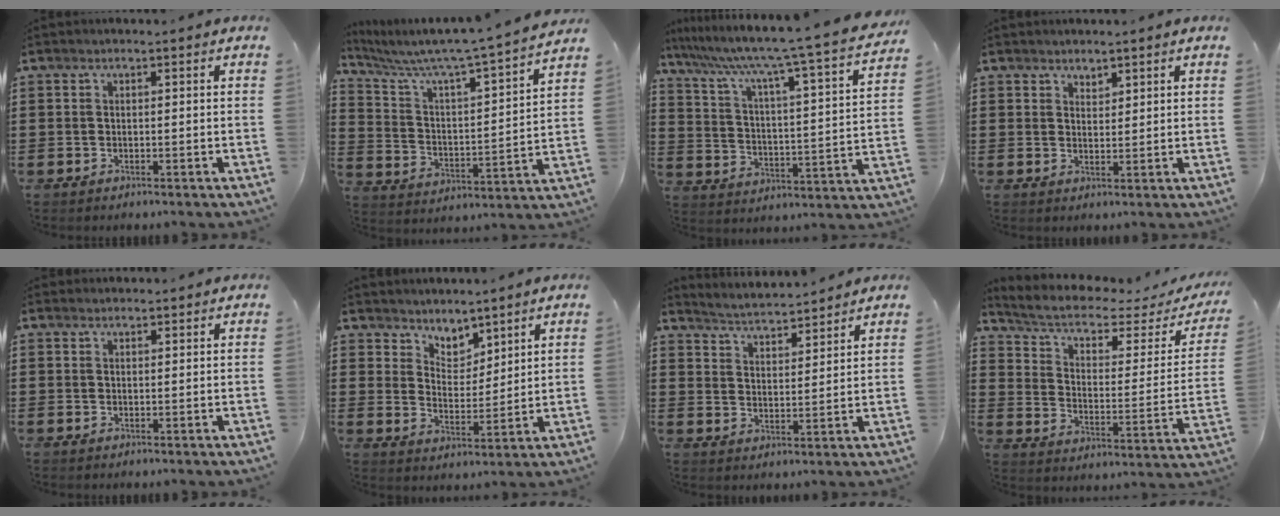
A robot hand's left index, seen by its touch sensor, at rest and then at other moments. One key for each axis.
{"total": 5.9, "fx": 5.2, "fy": -0.2, "fz": 2.7, "tx": -0.079, "ty": -0.049, "tz": 0.079}
{"total": 8.1, "fx": 6.7, "fy": -0.8, "fz": 4.5, "tx": -0.116, "ty": -0.062, "tz": 0.099}
{"total": 2.0, "fx": 1.9, "fy": 0.5, "fz": 0.0, "tx": -0.002, "ty": 0.002, "tz": 0.039}
{"total": 1.2, "fx": 1.2, "fy": 0.2, "fz": 0.1, "tx": -0.004, "ty": 0.001, "tz": 0.024}
{"total": 4.4, "fx": 4.1, "fy": 1.7, "fz": 0.3, "tx": -0.026, "ty": -0.015, "tz": 0.075}
{"total": 3.4, "fx": 3.4, "fy": -0.2, "fz": 0.1, "tx": -0.021, "ty": -0.025, "tz": 0.054}
{"total": 5.5, "fx": 3.9, "fy": 1.8, "fz": 3.4, "tx": -0.088, "ty": -0.028, "tz": 0.064}